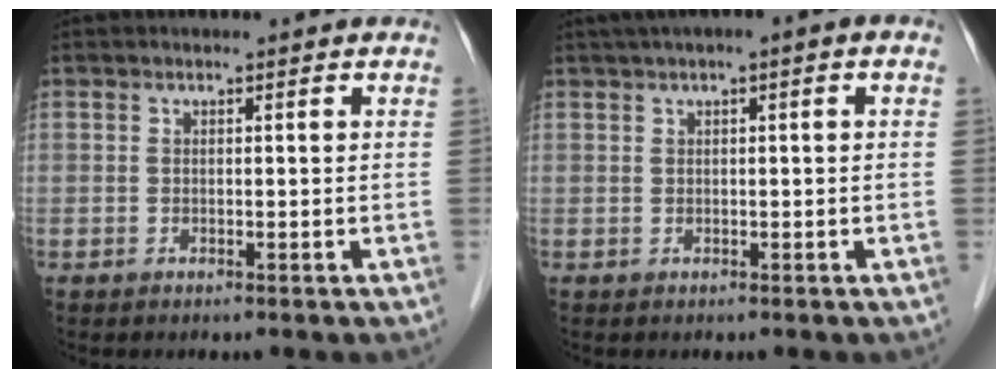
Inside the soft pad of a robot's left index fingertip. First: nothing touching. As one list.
[{"total": 3.8, "force": [1.5, 0.5, 3.5], "torque": [-0.058, 0.020, 0.021]}]